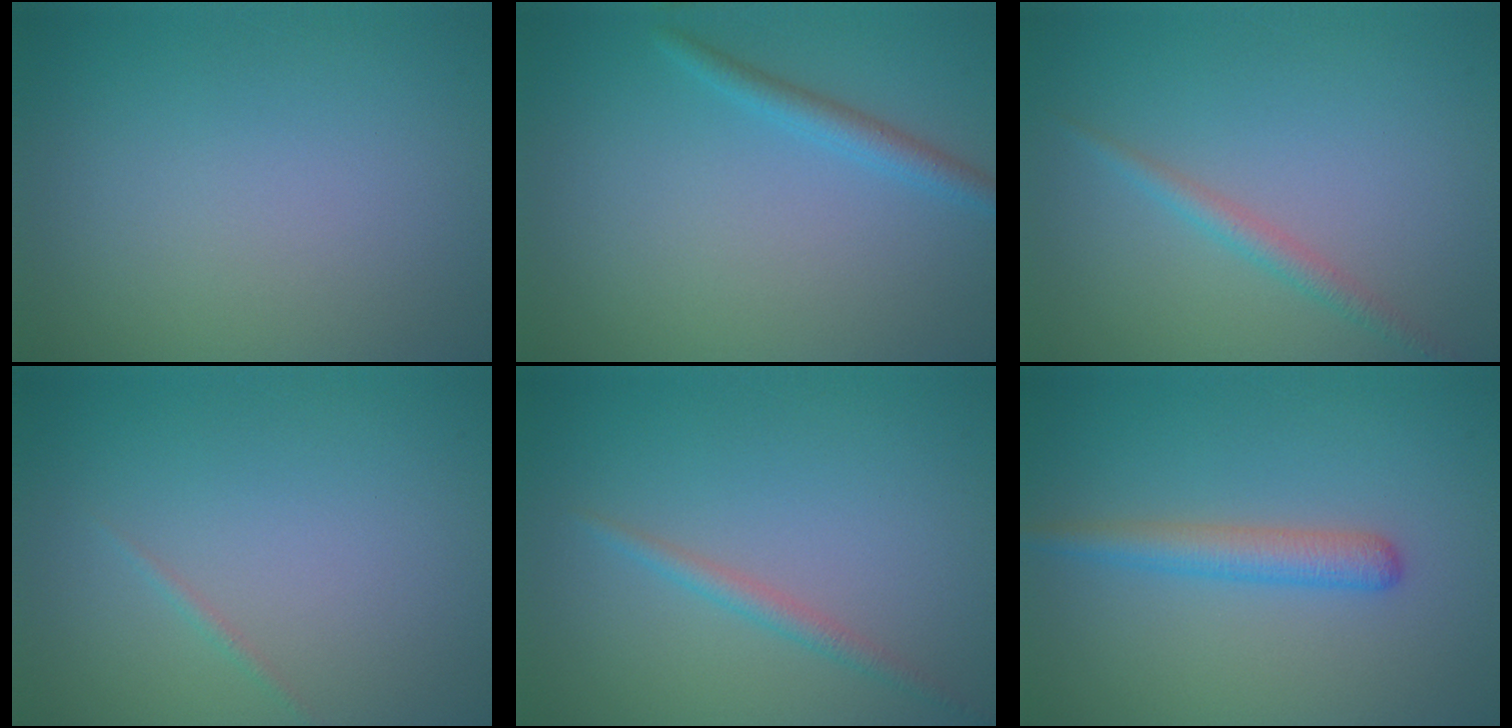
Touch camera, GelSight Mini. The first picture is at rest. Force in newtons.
{"total": 1.8, "press": 1.8, "slide": 0.1}
{"total": 1.6, "press": 1.6, "slide": 0.0}
{"total": 0.5, "press": 0.5, "slide": 0.0}
{"total": 1.5, "press": 1.5, "slide": 0.1}
{"total": 2.7, "press": 2.7, "slide": 0.1}